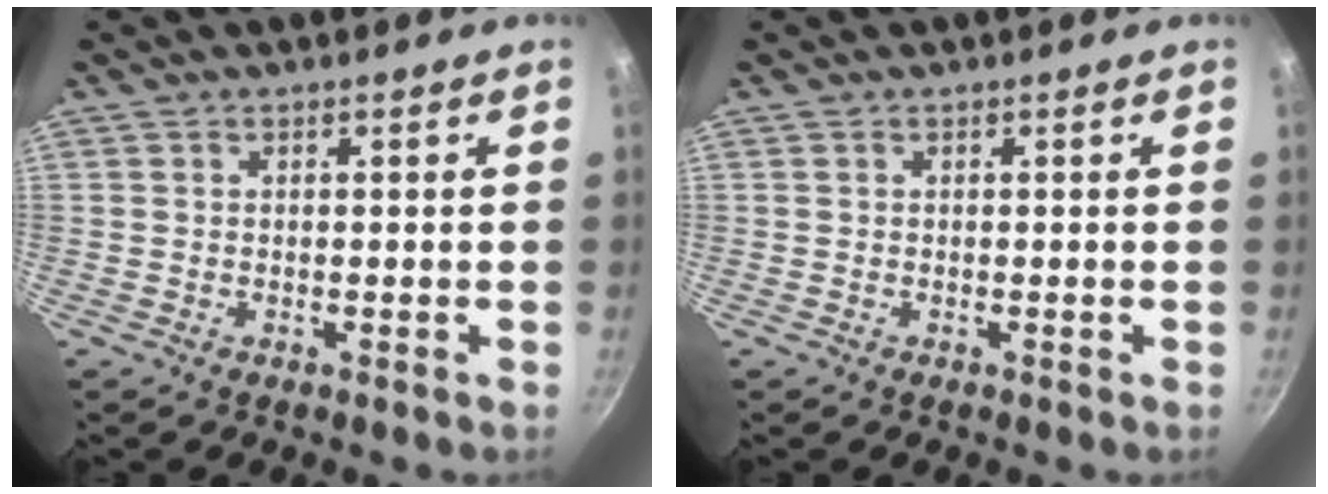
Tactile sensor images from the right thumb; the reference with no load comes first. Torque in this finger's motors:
{"motor_torque": [0.00, 0.00, 0.14, 0.05, 0.05]}